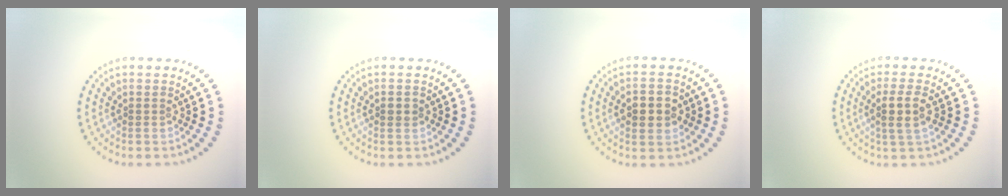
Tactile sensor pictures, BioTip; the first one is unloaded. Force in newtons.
{"total": 1.2, "press": 1.2, "slide": 0.2}
{"total": 3.9, "press": 3.9, "slide": 0.1}
{"total": 2.5, "press": 2.2, "slide": 1.2}